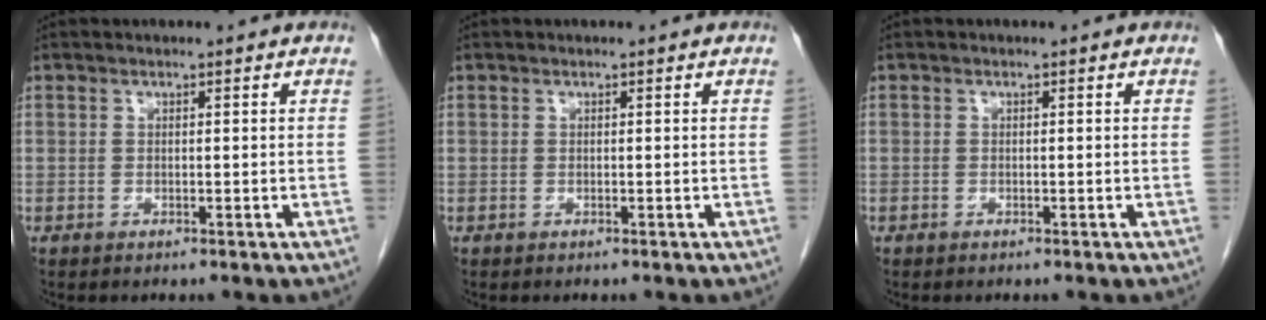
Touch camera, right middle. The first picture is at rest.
{"total": 0.0}
{"total": 0.0}